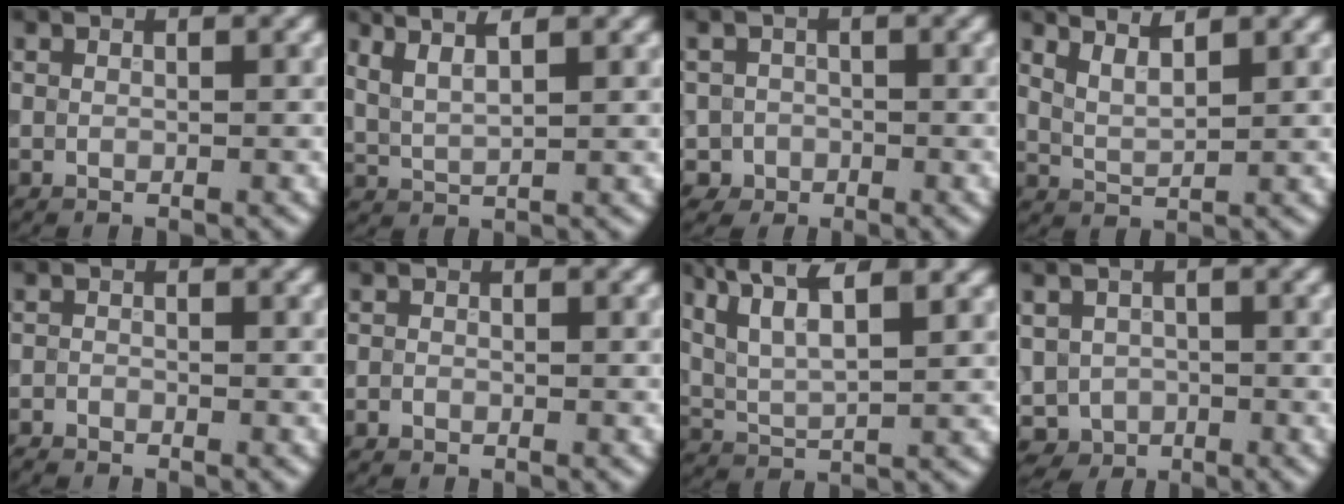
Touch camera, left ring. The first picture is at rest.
{"total": 4.0, "force": [2.9, 1.0, 2.5], "torque": [-0.039, 0.025, 0.040]}
{"total": 1.9, "force": [-0.8, 1.6, -0.7], "torque": [0.030, 0.016, -0.012]}
{"total": 2.8, "force": [2.5, 0.4, 1.2], "torque": [-0.022, 0.019, 0.045]}
{"total": 1.4, "force": [-1.4, -0.2, 0.0], "torque": [-0.013, 0.003, -0.027]}
{"total": 0.5, "force": [-0.5, -0.2, -0.2], "torque": [-0.001, 0.006, -0.007]}
{"total": 5.8, "force": [4.0, 1.2, 4.0], "torque": [-0.085, 0.024, 0.071]}
{"total": 2.4, "force": [-0.5, 2.3, 0.3], "torque": [-0.009, 0.002, -0.003]}